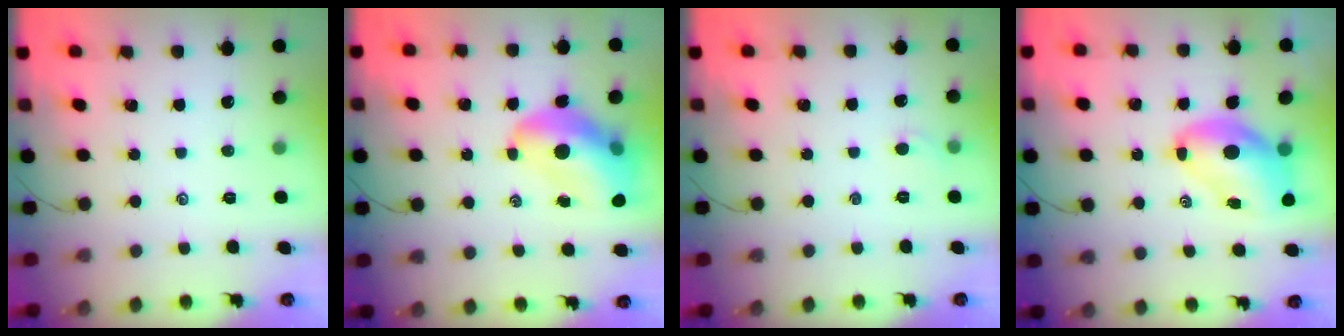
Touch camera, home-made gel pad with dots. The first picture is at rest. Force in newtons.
{"total": 14.8, "press": 14.1, "slide": 4.4}
{"total": 2.9, "press": 2.8, "slide": 1.0}
{"total": 8.9, "press": 8.5, "slide": 2.7}